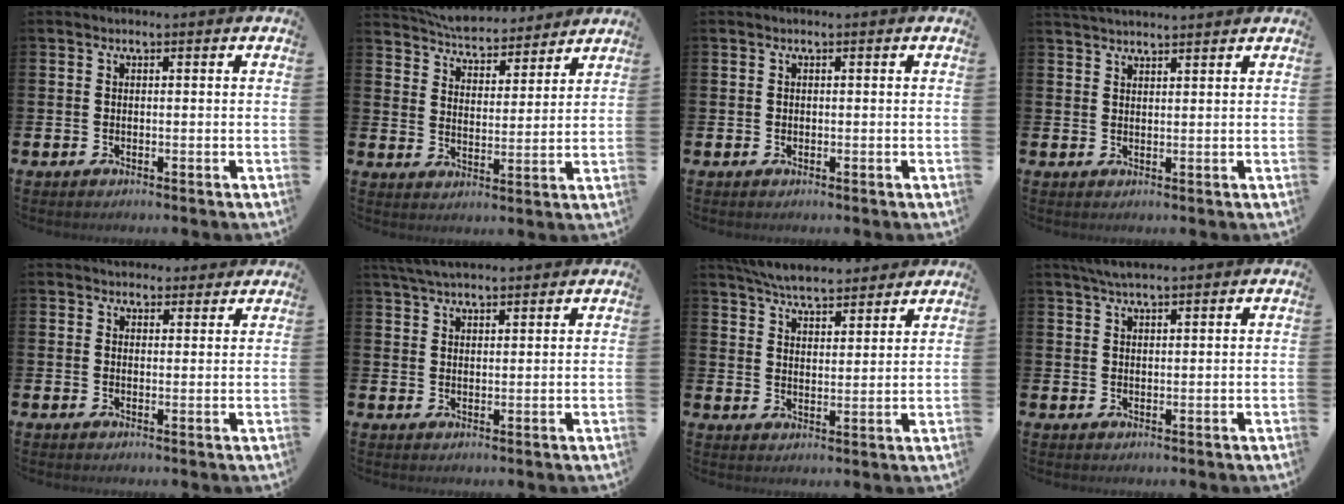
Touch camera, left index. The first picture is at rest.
{"total": 6.0, "force": [5.8, 1.2, 0.6], "torque": [-0.030, -0.046, 0.099]}
{"total": 0.0}
{"total": 2.7, "force": [2.6, 0.1, 0.3], "torque": [-0.007, -0.011, 0.048]}
{"total": 3.4, "force": [3.1, 1.4, -0.2], "torque": [0.018, -0.017, 0.053]}
{"total": 4.6, "force": [4.3, 1.0, 1.4], "torque": [-0.033, -0.011, 0.080]}
{"total": 6.5, "force": [6.3, 1.1, 1.4], "torque": [-0.040, -0.029, 0.112]}
{"total": 3.5, "force": [3.0, 0.7, 1.7], "torque": [-0.032, -0.005, 0.053]}